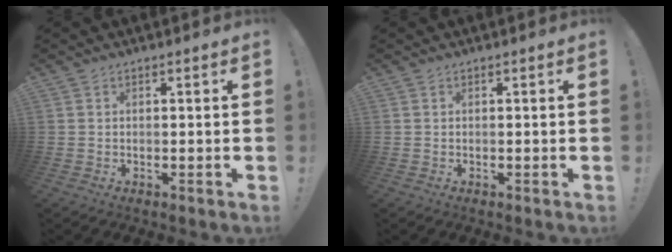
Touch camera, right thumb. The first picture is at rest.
{"total": 0.0}